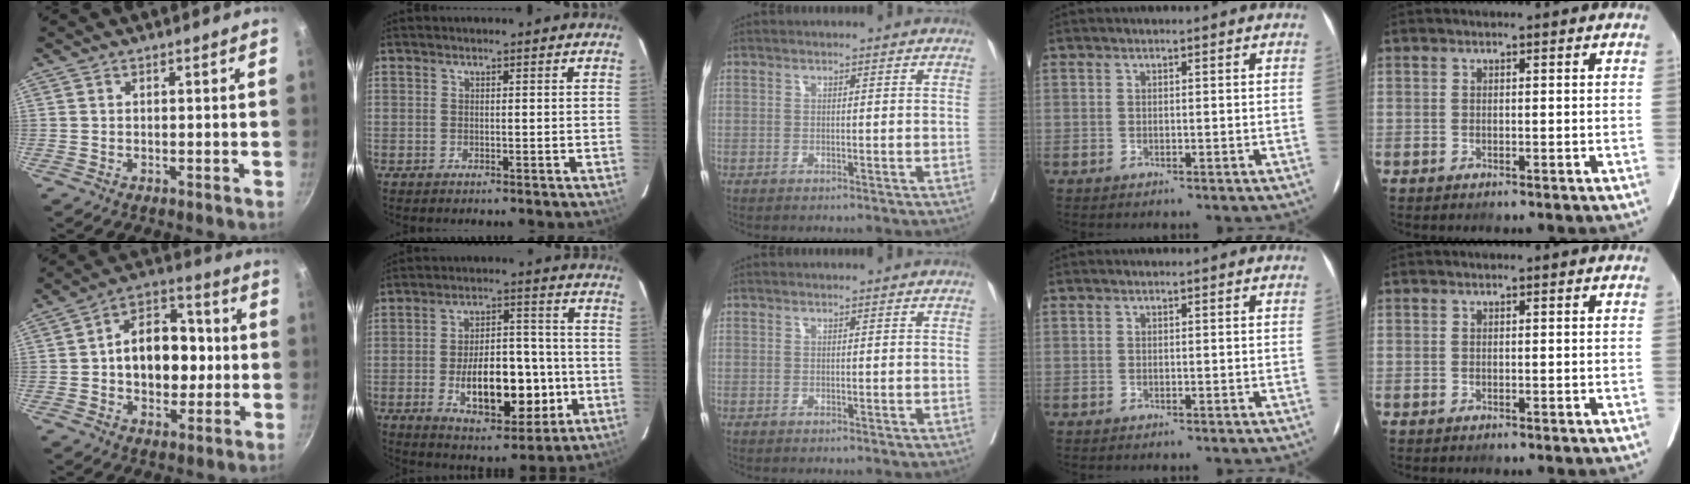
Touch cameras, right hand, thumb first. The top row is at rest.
{"thumb": {"total": 15.1, "force": [0.0, 10.2, 11.2], "torque": [-0.127, 0.031, -0.003]}, "index": {"total": 14.7, "force": [-3.3, 6.6, 12.7], "torque": [-0.202, 0.012, -0.042]}}